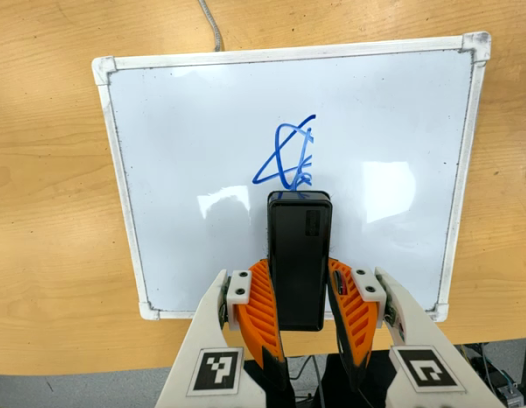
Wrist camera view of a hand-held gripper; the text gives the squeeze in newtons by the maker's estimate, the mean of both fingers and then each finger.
{"total": 7.5, "left": 5.2, "right": 9.9}